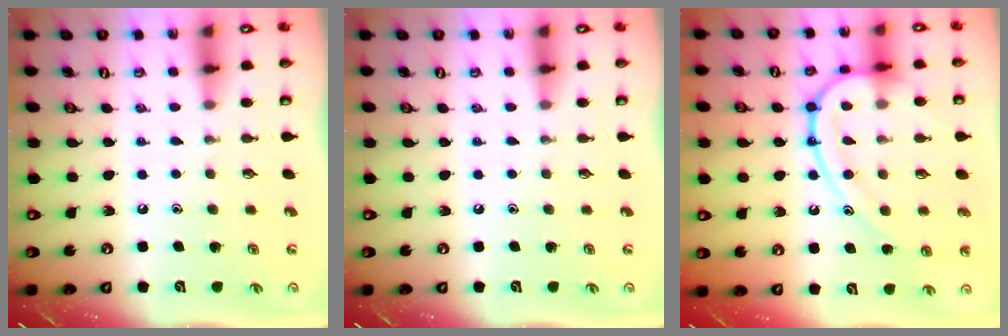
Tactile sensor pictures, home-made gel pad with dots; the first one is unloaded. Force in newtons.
{"total": 0.0}
{"total": 16.4, "press": 16.3, "slide": 1.6}